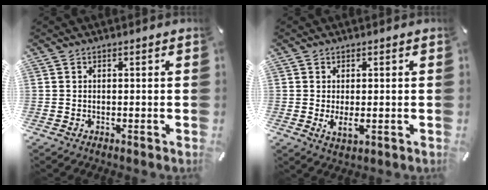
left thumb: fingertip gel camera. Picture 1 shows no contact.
{"total": 3.9, "force": [-0.4, 1.6, 3.5], "torque": [-0.073, -0.011, -0.012]}